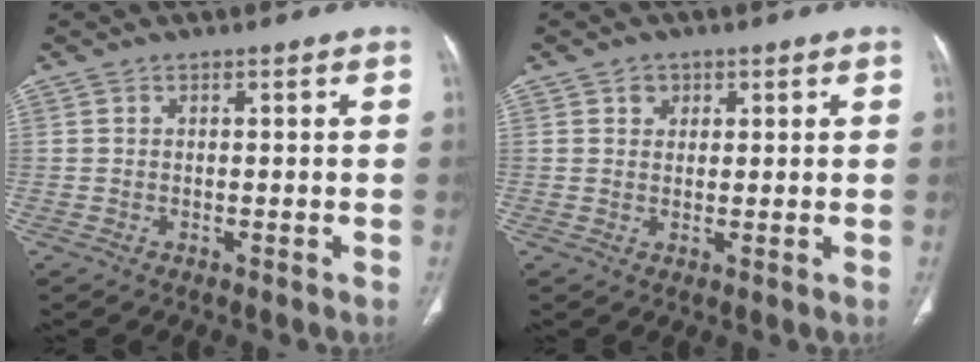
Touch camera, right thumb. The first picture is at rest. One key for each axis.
{"total": 2.2, "fx": 1.1, "fy": 1.9, "fz": 0.4, "tx": 0.011, "ty": -0.004, "tz": 0.012}